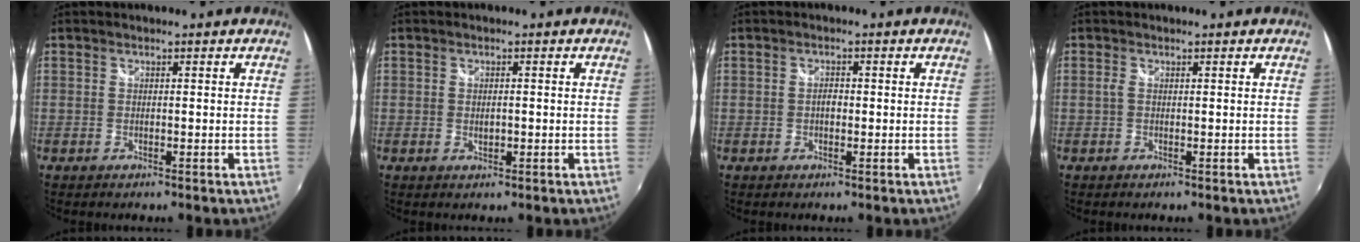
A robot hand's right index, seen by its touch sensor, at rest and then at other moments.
{"total": 1.5, "force": [-0.2, 1.0, 1.1], "torque": [-0.017, -0.002, -0.002]}
{"total": 1.4, "force": [-0.2, 1.0, 1.0], "torque": [-0.017, 0.004, -0.005]}
{"total": 0.7, "force": [0.0, 0.2, 0.6], "torque": [-0.015, 0.000, -0.003]}